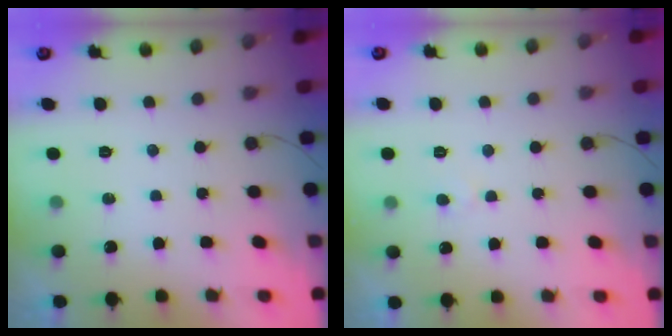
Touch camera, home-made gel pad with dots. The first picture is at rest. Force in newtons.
{"total": 2.6, "press": 2.6, "slide": 0.2}